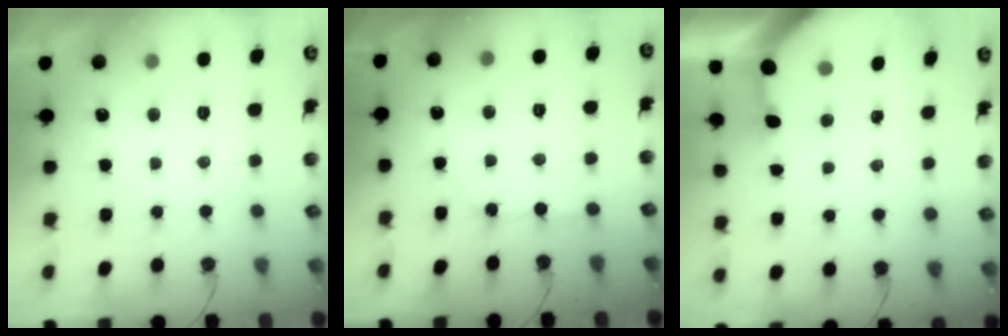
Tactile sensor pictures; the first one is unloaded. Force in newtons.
{"total": 2.1, "press": 2.1, "slide": 0.4}
{"total": 3.3, "press": 3.3, "slide": 0.3}